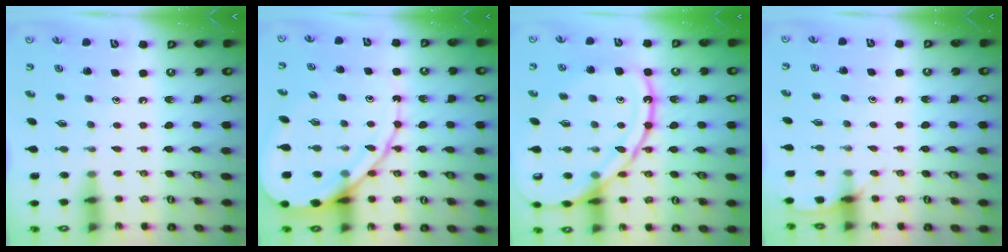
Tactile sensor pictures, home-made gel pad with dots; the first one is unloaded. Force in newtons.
{"total": 14.7, "press": 14.6, "slide": 1.7}
{"total": 20.3, "press": 20.2, "slide": 1.9}
{"total": 5.9, "press": 5.8, "slide": 0.6}